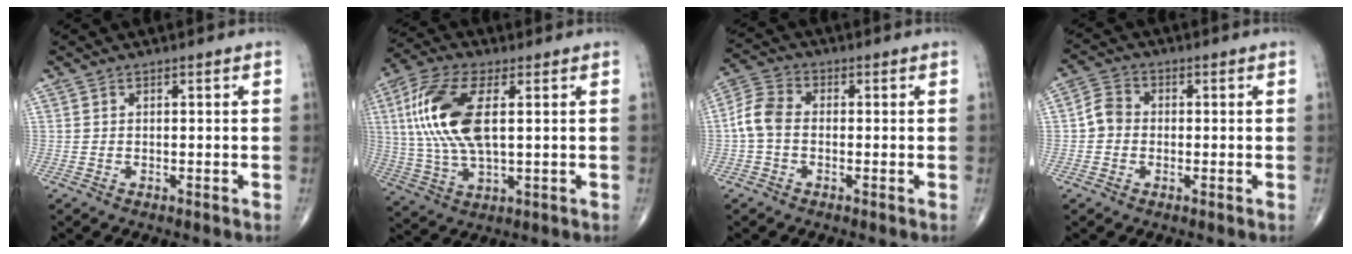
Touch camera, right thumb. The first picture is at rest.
{"total": 16.0, "force": [3.0, 6.9, 14.1], "torque": [-0.312, 0.003, 0.058]}
{"total": 6.2, "force": [-0.7, 4.3, 4.4], "torque": [-0.088, 0.017, -0.026]}
{"total": 4.2, "force": [-0.5, 3.6, 2.1], "torque": [-0.028, 0.014, -0.017]}